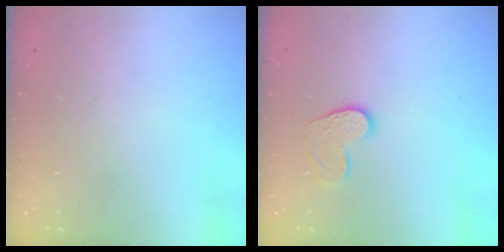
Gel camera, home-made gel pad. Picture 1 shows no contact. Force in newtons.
{"total": 8.8, "press": 8.8, "slide": 0.7}